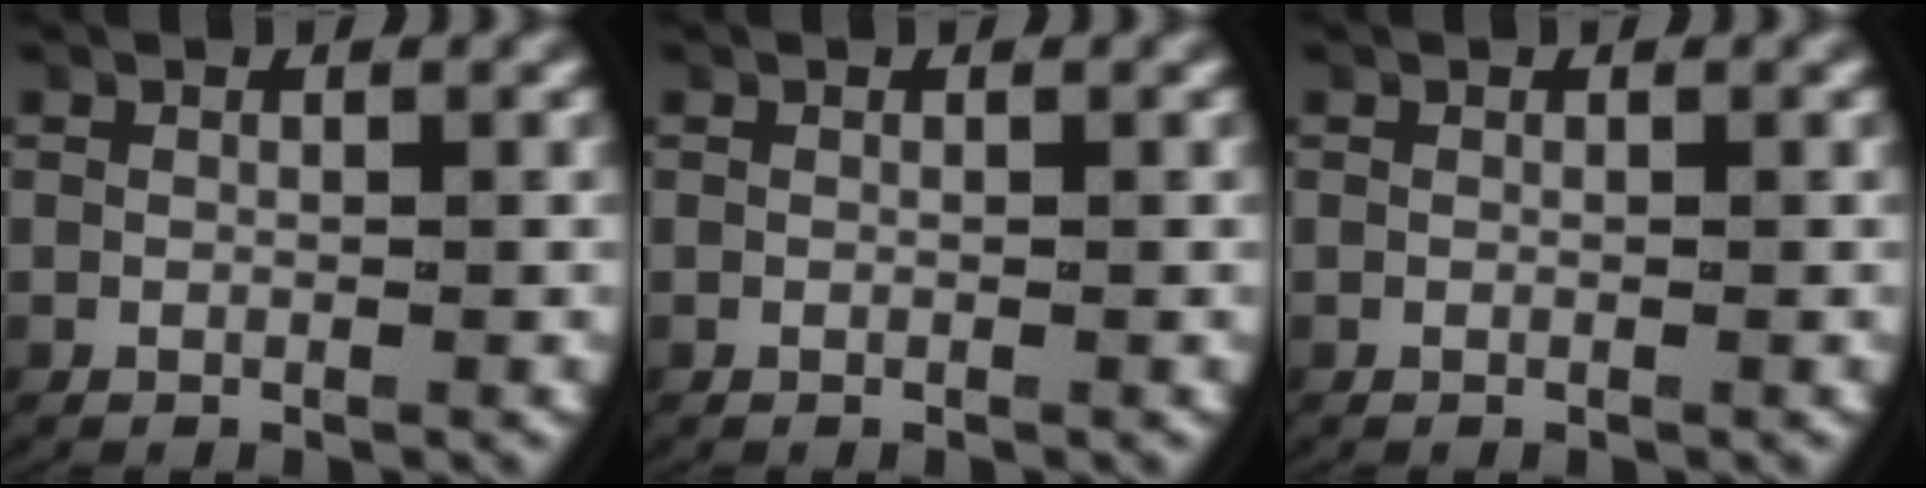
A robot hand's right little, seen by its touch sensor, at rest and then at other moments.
{"total": 0.0}
{"total": 0.0}